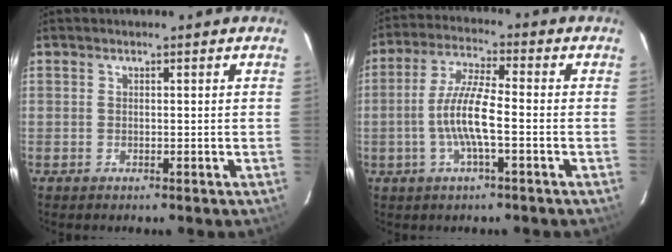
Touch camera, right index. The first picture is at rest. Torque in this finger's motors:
{"motor_torque": [1.30, -0.70, 0.76, 0.21]}